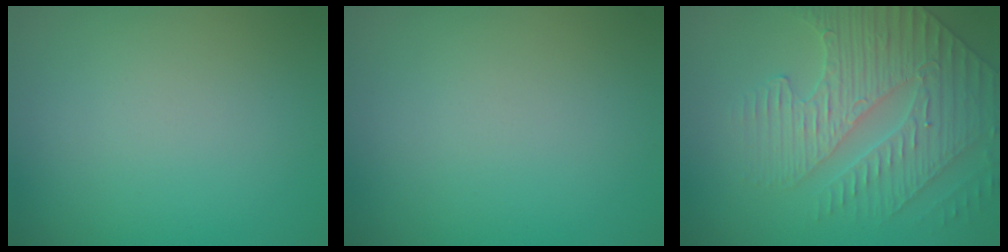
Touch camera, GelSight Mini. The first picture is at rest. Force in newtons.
{"total": 0.0}
{"total": 4.2, "press": 4.1, "slide": 0.6}